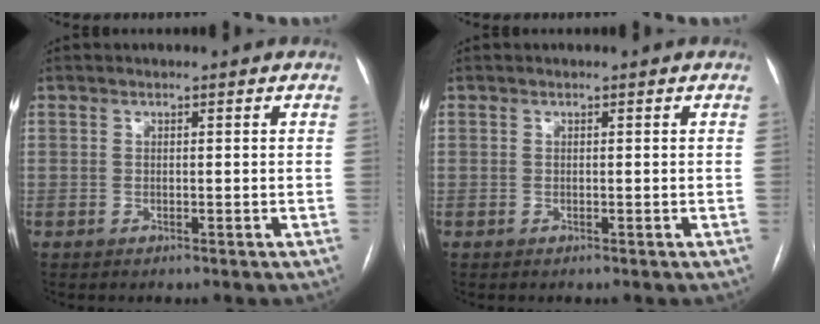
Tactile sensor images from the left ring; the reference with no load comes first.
{"total": 0.0}